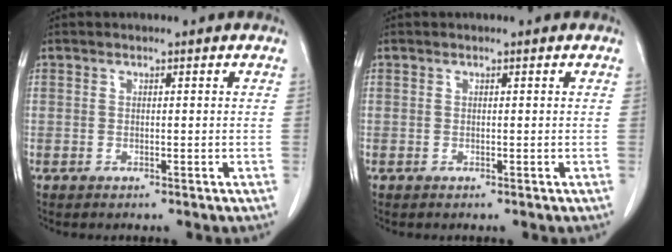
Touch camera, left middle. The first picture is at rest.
{"total": 0.0}